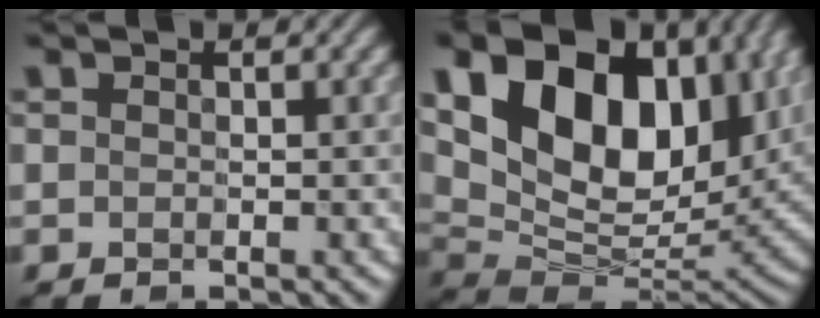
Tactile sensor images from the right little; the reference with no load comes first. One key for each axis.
{"total": 16.8, "fx": 6.2, "fy": 10.1, "fz": 11.9, "tx": -0.217, "ty": 0.026, "tz": 0.107}